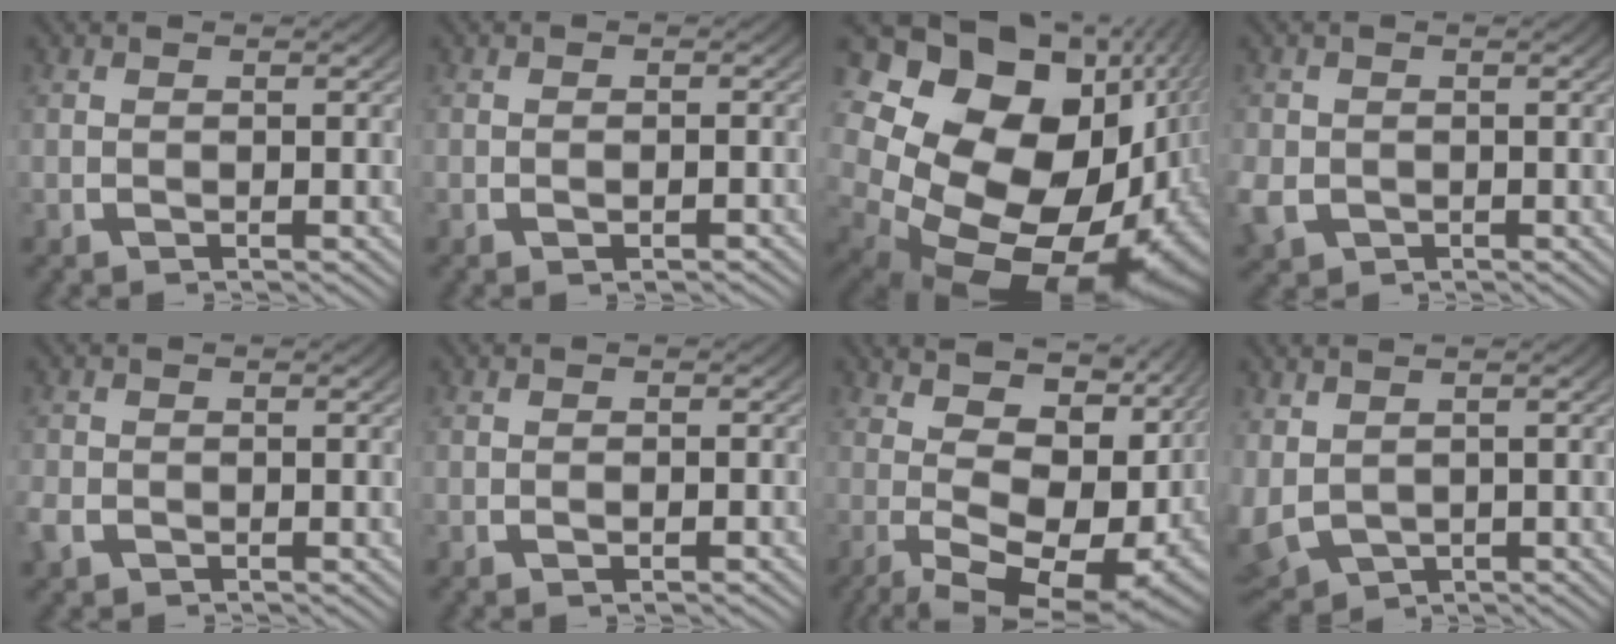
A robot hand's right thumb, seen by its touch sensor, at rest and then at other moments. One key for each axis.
{"total": 1.3, "fx": -0.8, "fy": 0.7, "fz": 0.8, "tx": -0.012, "ty": 0.001, "tz": -0.017}
{"total": 27.2, "fx": -1.8, "fy": 19.2, "fz": 19.1, "tx": -0.355, "ty": -0.071, "tz": -0.005}
{"total": 2.9, "fx": -0.9, "fy": 2.5, "fz": 1.1, "tx": -0.036, "ty": -0.014, "tz": -0.010}
{"total": 1.4, "fx": -0.8, "fy": 1.1, "fz": 0.5, "tx": -0.014, "ty": -0.003, "tz": -0.018}
{"total": 1.0, "fx": -0.6, "fy": 0.5, "fz": 0.6, "tx": -0.010, "ty": 0.002, "tz": -0.015}
{"total": 14.8, "fx": 0.1, "fy": 8.7, "fz": 12.0, "tx": -0.195, "ty": -0.037, "tz": 0.016}
{"total": 6.2, "fx": -1.3, "fy": 5.1, "fz": 3.3, "tx": -0.092, "ty": -0.034, "tz": 0.002}